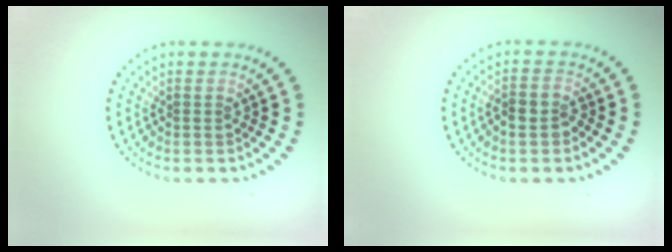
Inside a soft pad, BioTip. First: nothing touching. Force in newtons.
{"total": 2.1, "press": 1.9, "slide": 0.9}